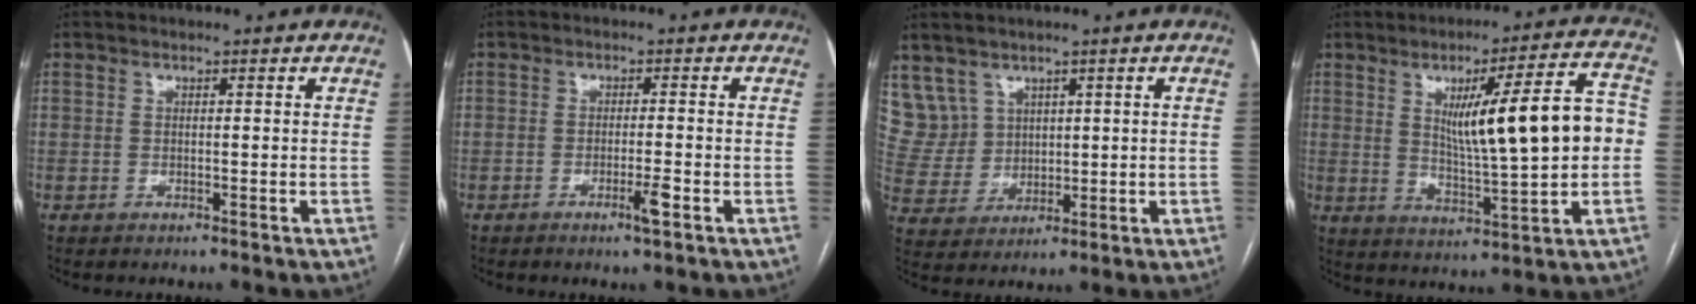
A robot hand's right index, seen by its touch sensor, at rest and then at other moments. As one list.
[{"total": 2.7, "force": [-1.4, 0.1, 2.3], "torque": [-0.037, -0.003, -0.023]}, {"total": 7.4, "force": [4.2, 6.1, 0.4], "torque": [-0.018, 0.027, 0.104]}, {"total": 15.6, "force": [1.6, 1.6, 15.5], "torque": [-0.229, 0.021, 0.032]}]